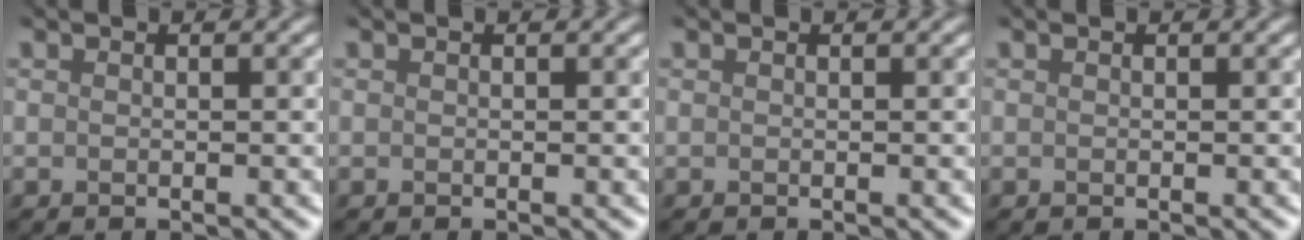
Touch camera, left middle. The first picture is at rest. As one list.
[{"total": 0.0}, {"total": 0.0}, {"total": 0.0}]